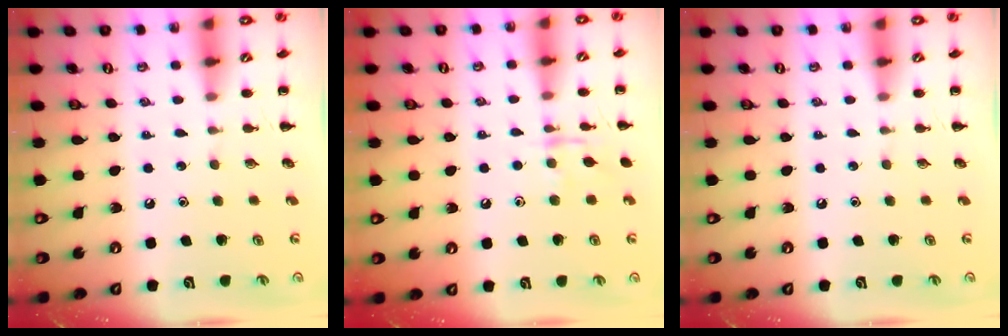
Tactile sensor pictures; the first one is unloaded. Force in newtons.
{"total": 7.8, "press": 7.8, "slide": 0.9}
{"total": 0.0}